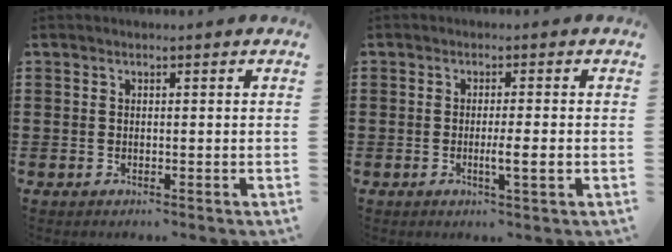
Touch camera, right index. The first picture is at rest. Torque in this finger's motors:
{"motor_torque": [1.05, -0.31, 0.13, 0.07]}